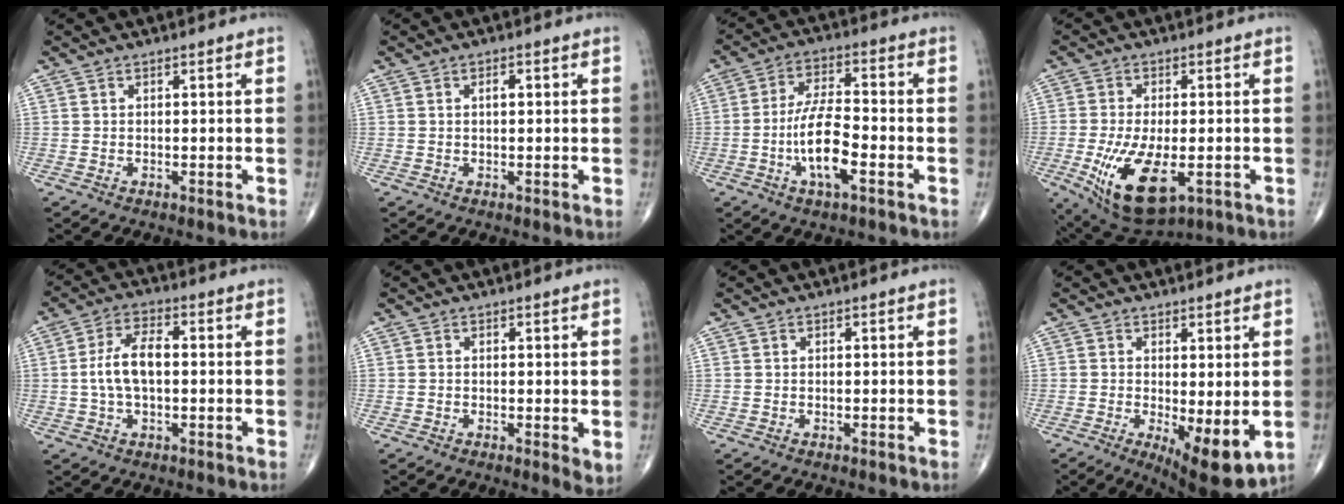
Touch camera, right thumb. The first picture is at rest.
{"total": 1.6, "force": [0.3, 0.7, 1.3], "torque": [-0.024, 0.002, 0.005]}
{"total": 10.5, "force": [-3.3, 3.4, 9.4], "torque": [-0.180, 0.018, -0.064]}
{"total": 13.9, "force": [-4.1, 6.6, 11.5], "torque": [-0.212, -0.012, -0.052]}
{"total": 8.0, "force": [-0.1, 4.0, 6.9], "torque": [-0.141, 0.018, -0.007]}
{"total": 2.6, "force": [0.1, 0.8, 2.5], "torque": [-0.037, -0.011, 0.000]}
{"total": 0.0}
{"total": 9.5, "force": [-1.6, 3.2, 8.8], "torque": [-0.126, -0.026, -0.016]}